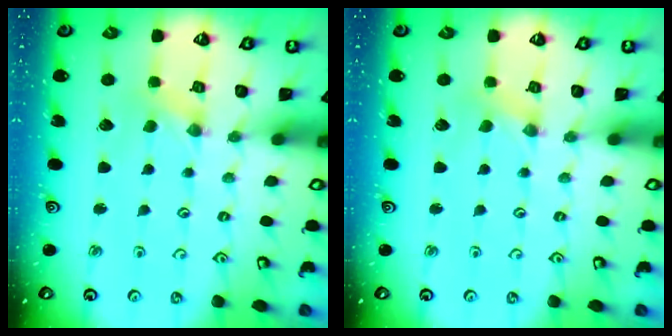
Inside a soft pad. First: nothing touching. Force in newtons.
{"total": 1.3, "press": 1.3, "slide": 0.2}